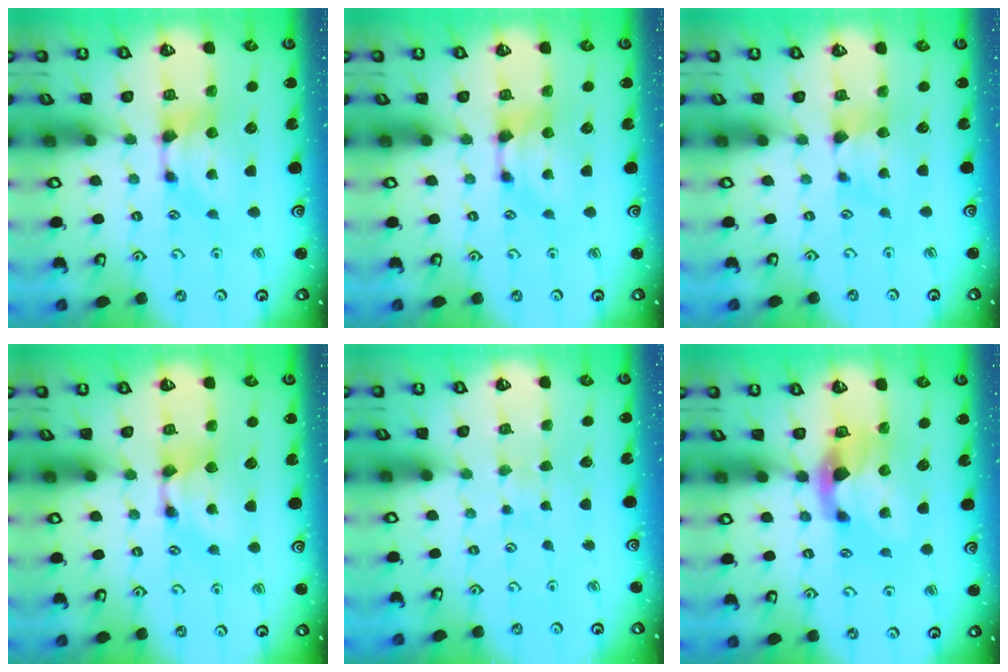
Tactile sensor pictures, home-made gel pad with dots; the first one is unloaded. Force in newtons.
{"total": 0.0}
{"total": 0.9, "press": 0.8, "slide": 0.5}
{"total": 1.5, "press": 1.5, "slide": 0.1}
{"total": 3.9, "press": 3.9, "slide": 0.1}
{"total": 2.8, "press": 2.5, "slide": 1.3}